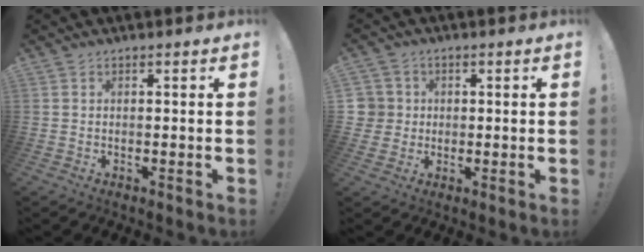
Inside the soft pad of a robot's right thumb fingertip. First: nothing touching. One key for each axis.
{"total": 4.7, "fx": 0.6, "fy": 4.6, "fz": 0.7, "tx": -0.018, "ty": 0.003, "tz": 0.016}